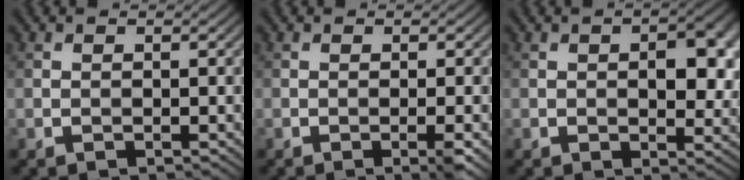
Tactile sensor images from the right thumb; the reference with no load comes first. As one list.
[{"total": 2.4, "force": [-0.6, 0.2, 2.3], "torque": [-0.037, 0.002, -0.014]}, {"total": 6.7, "force": [0.7, 3.4, 5.7], "torque": [-0.076, 0.000, 0.013]}]